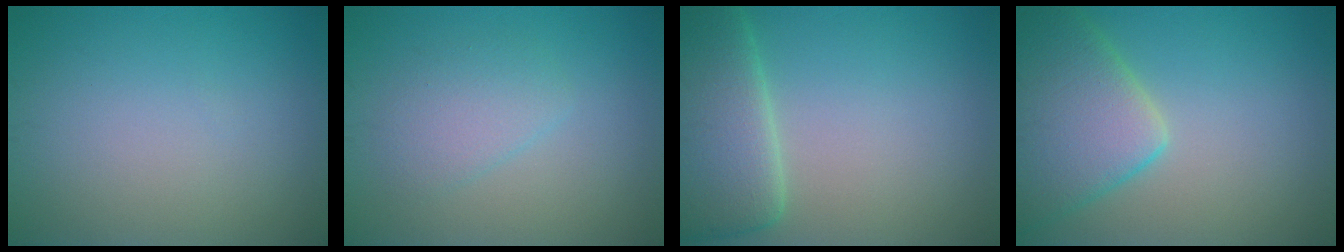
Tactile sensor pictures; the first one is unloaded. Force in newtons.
{"total": 2.4, "press": 2.4, "slide": 0.2}
{"total": 7.2, "press": 7.1, "slide": 0.3}
{"total": 7.4, "press": 7.3, "slide": 0.6}